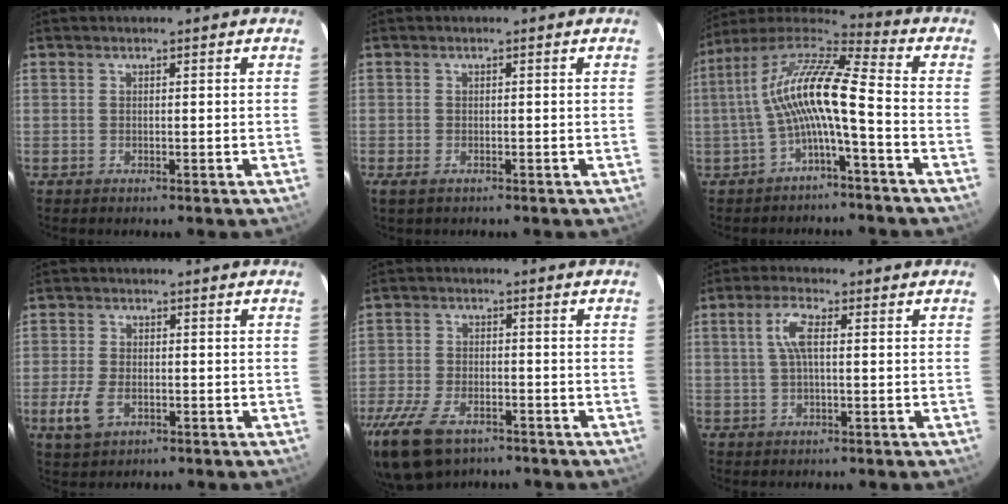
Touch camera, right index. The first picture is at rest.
{"total": 0.8, "force": [-0.6, 0.4, 0.4], "torque": [-0.008, -0.003, -0.012]}
{"total": 12.9, "force": [-2.2, 1.6, 12.6], "torque": [-0.249, 0.019, -0.048]}
{"total": 5.7, "force": [-2.2, 3.3, 4.1], "torque": [-0.100, -0.006, -0.040]}
{"total": 13.1, "force": [-8.9, 6.7, 7.0], "torque": [-0.182, -0.027, -0.162]}
{"total": 4.7, "force": [0.7, 1.4, 4.5], "torque": [-0.089, 0.008, 0.015]}